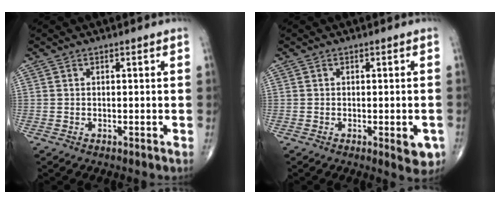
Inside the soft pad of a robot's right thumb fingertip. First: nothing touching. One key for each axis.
{"total": 4.6, "fx": -1.6, "fy": 1.7, "fz": 4.0, "tx": -0.031, "ty": -0.004, "tz": -0.015}